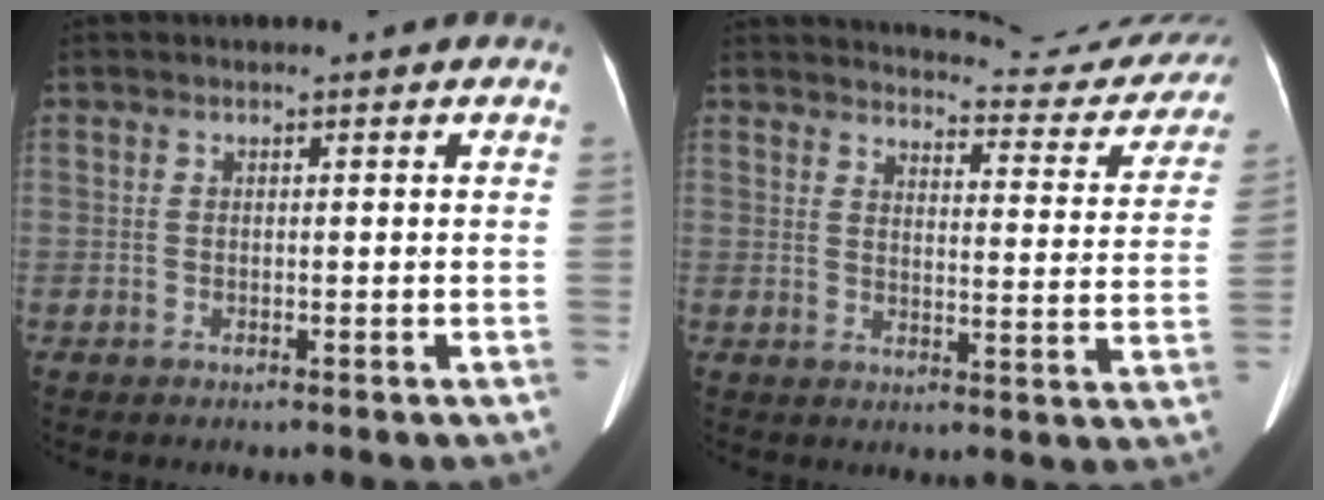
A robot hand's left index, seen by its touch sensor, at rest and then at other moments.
{"total": 18.7, "force": [18.1, 3.0, 3.5], "torque": [-0.022, -0.079, 0.190]}